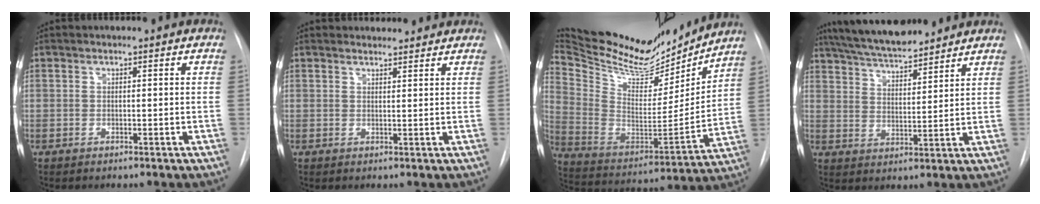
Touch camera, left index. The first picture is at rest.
{"total": 3.7, "force": [3.6, 1.0, 0.2], "torque": [-0.004, 0.013, 0.043]}
{"total": 24.9, "force": [22.3, 7.0, 8.7], "torque": [-0.180, -0.032, 0.353]}
{"total": 13.1, "force": [11.7, 2.2, 5.4], "torque": [-0.098, 0.016, 0.196]}